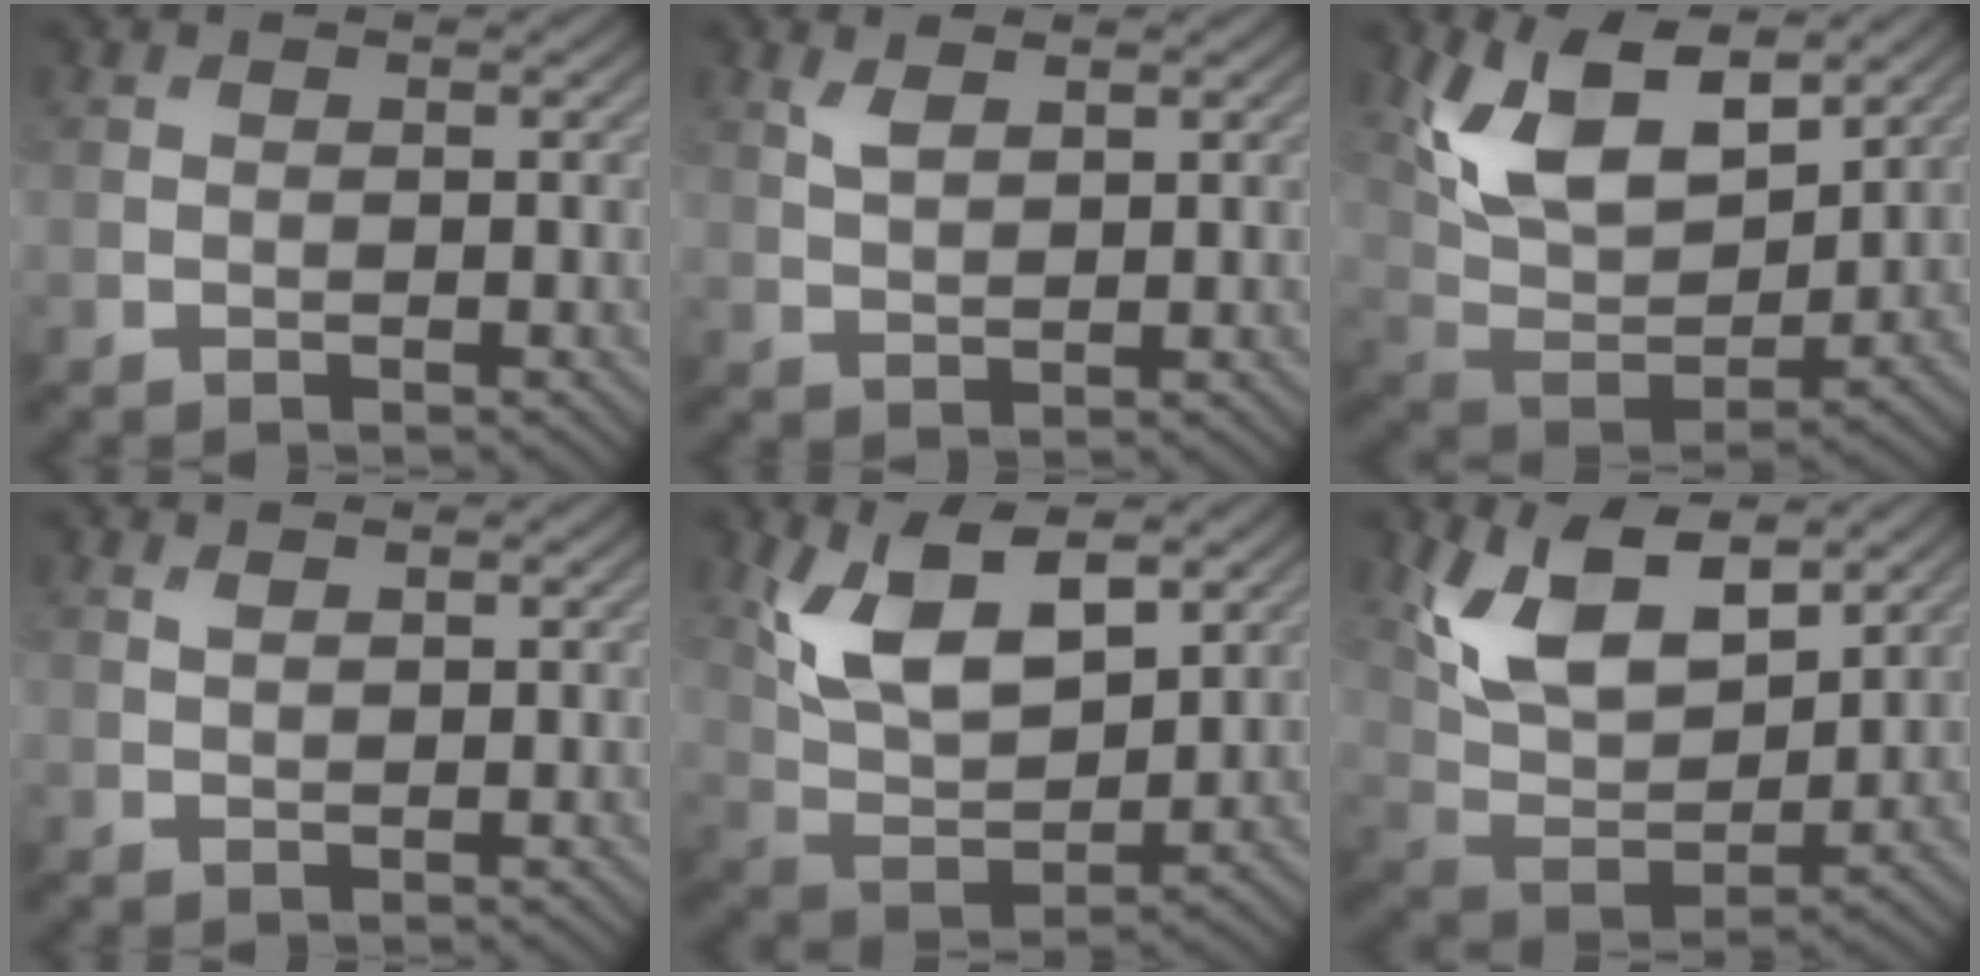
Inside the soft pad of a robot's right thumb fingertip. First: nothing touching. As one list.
[{"total": 2.3, "force": [1.4, 0.8, 1.6], "torque": [-0.041, -0.002, 0.032]}, {"total": 13.5, "force": [7.4, 6.6, 9.1], "torque": [-0.187, 0.003, 0.127]}, {"total": 1.0, "force": [0.8, 0.2, 0.6], "torque": [-0.016, 0.000, 0.018]}, {"total": 11.4, "force": [5.5, 5.4, 8.3], "torque": [-0.179, -0.004, 0.109]}, {"total": 12.2, "force": [6.7, 5.8, 8.3], "torque": [-0.178, 0.002, 0.123]}]